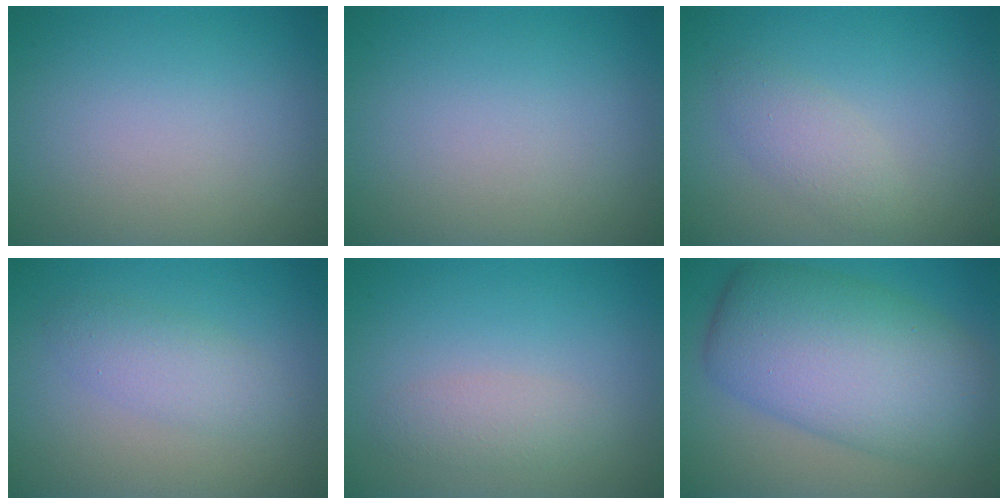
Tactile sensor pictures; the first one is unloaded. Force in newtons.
{"total": 0.0}
{"total": 2.2, "press": 2.2, "slide": 0.2}
{"total": 2.4, "press": 2.4, "slide": 0.2}
{"total": 1.7, "press": 1.7, "slide": 0.1}
{"total": 10.8, "press": 10.7, "slide": 0.3}